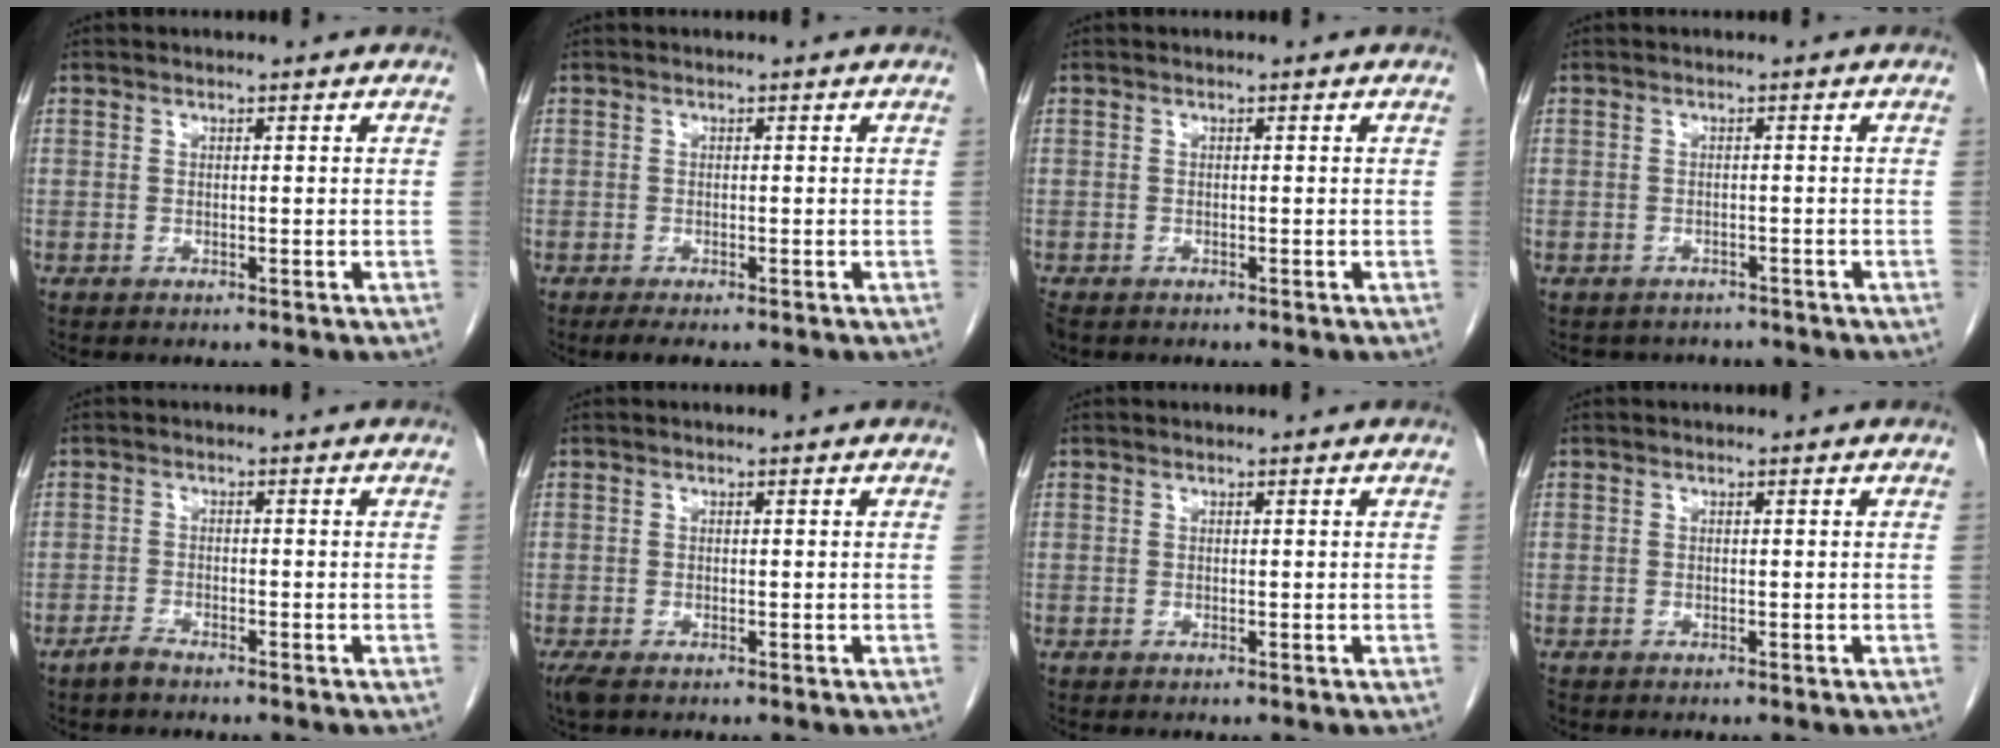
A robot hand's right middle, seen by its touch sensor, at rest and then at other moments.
{"total": 1.9, "force": [-1.4, 0.4, 1.3], "torque": [-0.023, -0.007, -0.020]}
{"total": 2.0, "force": [-1.5, 1.0, 0.8], "torque": [-0.022, -0.005, -0.023]}
{"total": 4.1, "force": [-3.6, 1.8, 0.0], "torque": [-0.002, 0.005, -0.044]}
{"total": 1.7, "force": [-1.6, 0.3, 0.7], "torque": [-0.019, -0.002, -0.029]}
{"total": 2.5, "force": [-1.7, 1.0, 1.6], "torque": [-0.036, -0.009, -0.027]}
{"total": 0.0}
{"total": 0.0}